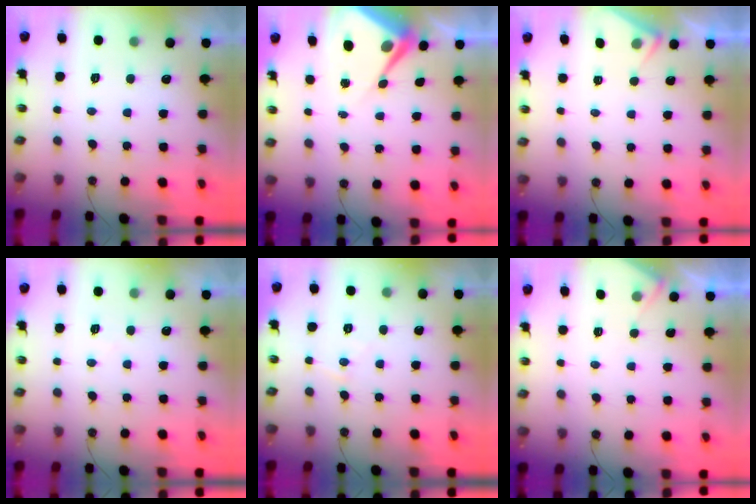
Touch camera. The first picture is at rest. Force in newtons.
{"total": 6.4, "press": 6.4, "slide": 0.4}
{"total": 3.8, "press": 3.8, "slide": 0.6}
{"total": 3.6, "press": 3.5, "slide": 0.5}
{"total": 5.6, "press": 5.6, "slide": 0.5}
{"total": 4.3, "press": 4.2, "slide": 0.6}